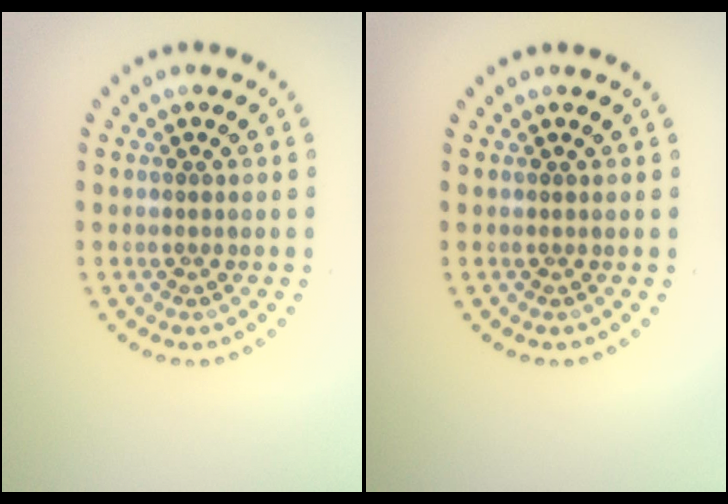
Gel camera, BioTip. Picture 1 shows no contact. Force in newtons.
{"total": 0.0}